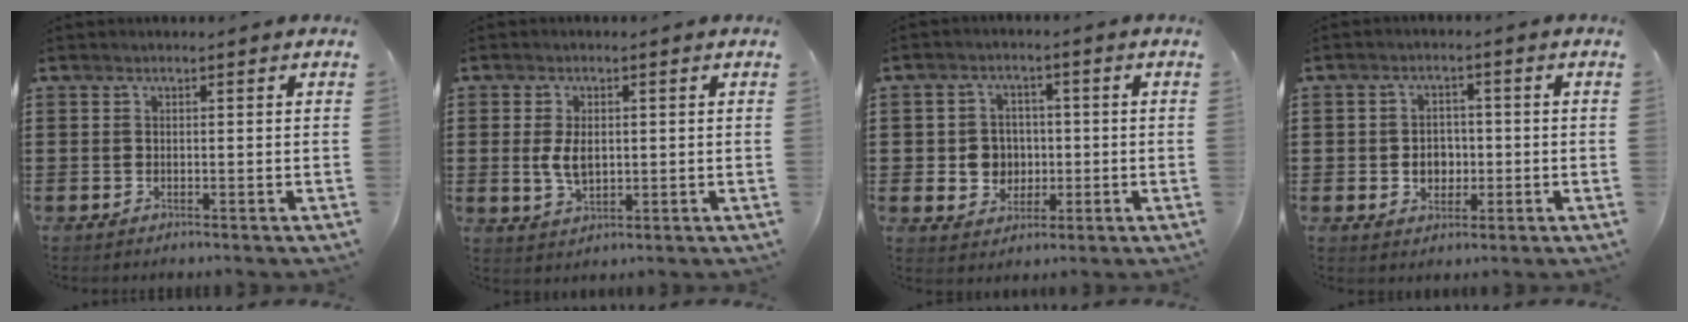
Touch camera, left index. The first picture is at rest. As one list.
[{"total": 4.5, "force": [0.4, 2.6, 3.7], "torque": [-0.090, 0.003, 0.002]}, {"total": 5.3, "force": [0.0, 5.0, 1.8], "torque": [-0.045, 0.011, -0.001]}, {"total": 3.9, "force": [-0.4, 3.2, 2.1], "torque": [-0.033, 0.000, -0.015]}]